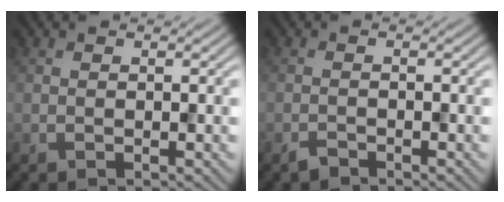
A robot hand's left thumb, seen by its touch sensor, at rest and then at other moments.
{"total": 1.2, "force": [-1.0, 0.3, 0.4], "torque": [-0.007, 0.000, -0.023]}